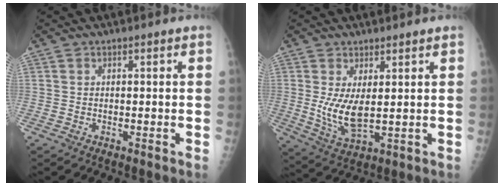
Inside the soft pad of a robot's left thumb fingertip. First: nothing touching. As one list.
[{"total": 7.3, "force": [1.2, 3.0, 6.6], "torque": [-0.126, -0.024, 0.035]}]